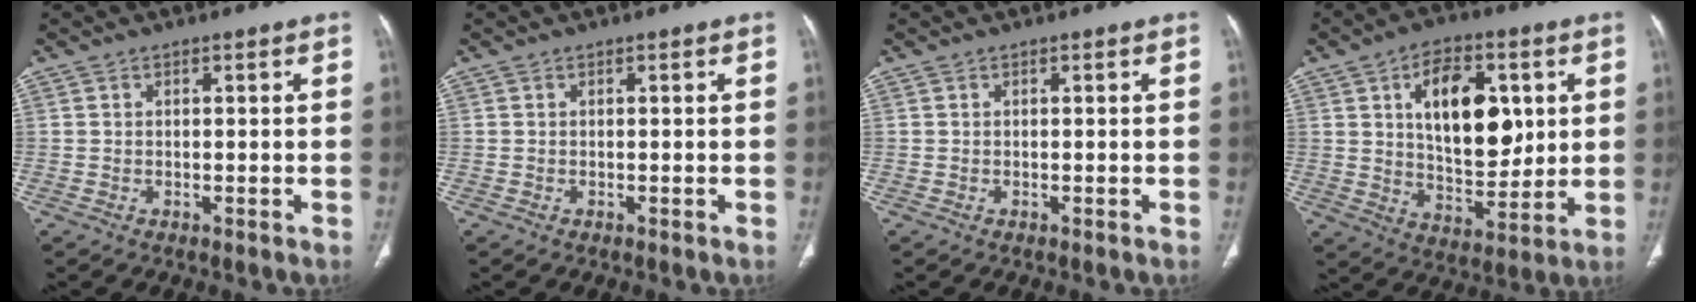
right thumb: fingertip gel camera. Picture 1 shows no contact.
{"total": 0.0}
{"total": 0.0}
{"total": 17.1, "force": [4.6, 9.7, 13.3], "torque": [-0.164, -0.026, 0.080]}